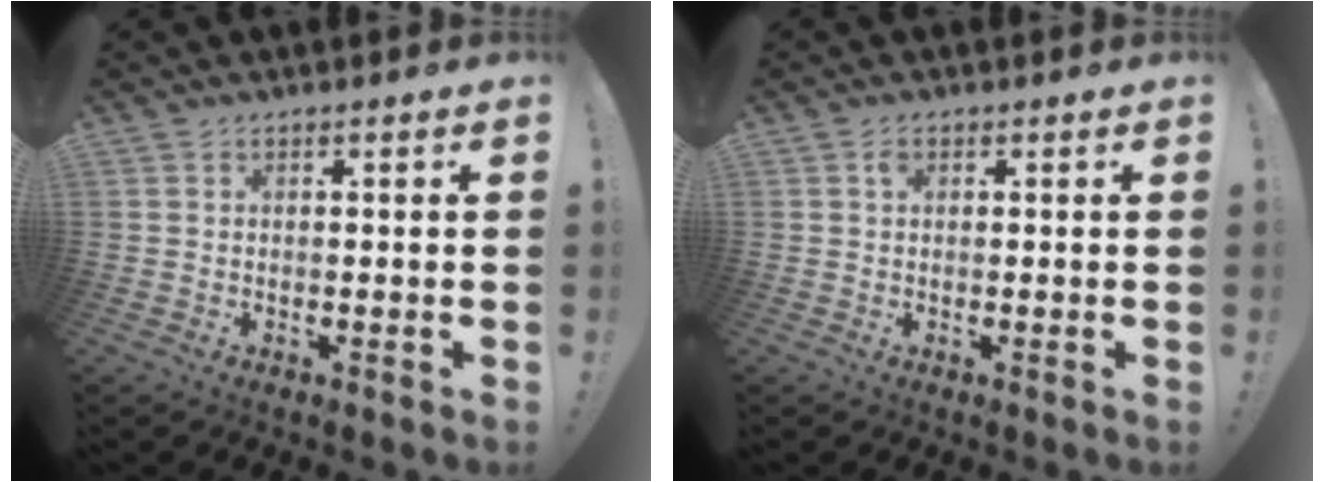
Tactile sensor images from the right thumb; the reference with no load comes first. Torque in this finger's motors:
{"motor_torque": [-0.18, 0.55, 0.17, -0.03, 0.00]}